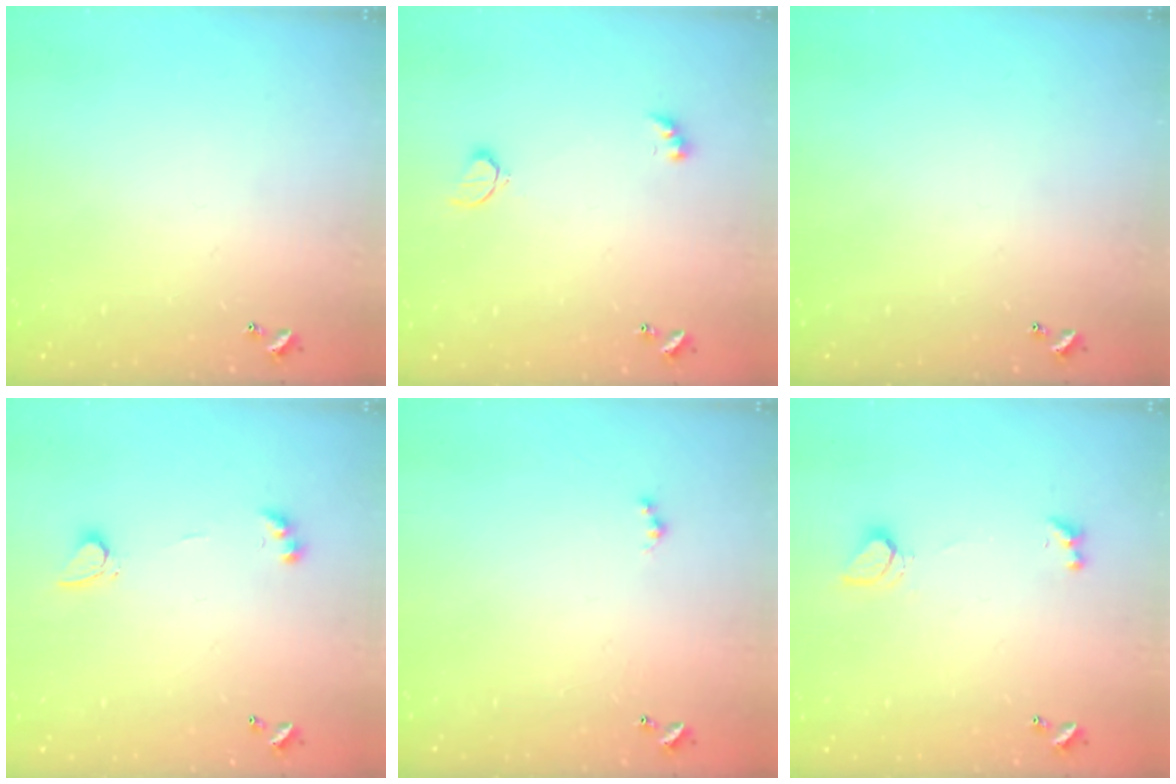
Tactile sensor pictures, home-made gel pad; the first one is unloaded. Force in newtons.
{"total": 2.6, "press": 2.6, "slide": 0.5}
{"total": 0.0}
{"total": 3.1, "press": 3.1, "slide": 0.6}
{"total": 0.8, "press": 0.5, "slide": 0.5}
{"total": 2.5, "press": 2.5, "slide": 0.6}